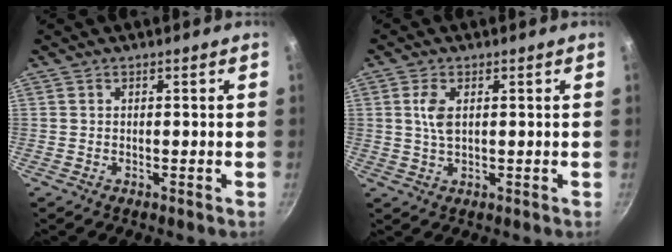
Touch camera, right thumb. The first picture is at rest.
{"total": 3.9, "force": [0.8, 1.9, 3.2], "torque": [-0.064, -0.002, 0.016]}